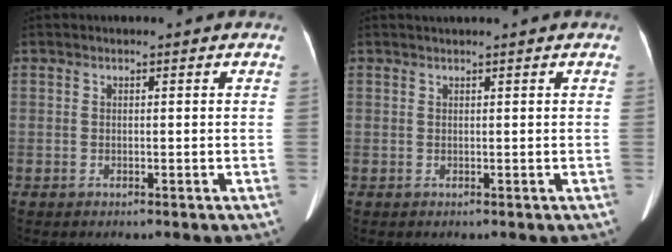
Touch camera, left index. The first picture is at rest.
{"total": 1.1, "force": [0.9, -0.3, 0.6], "torque": [-0.012, 0.015, 0.027]}